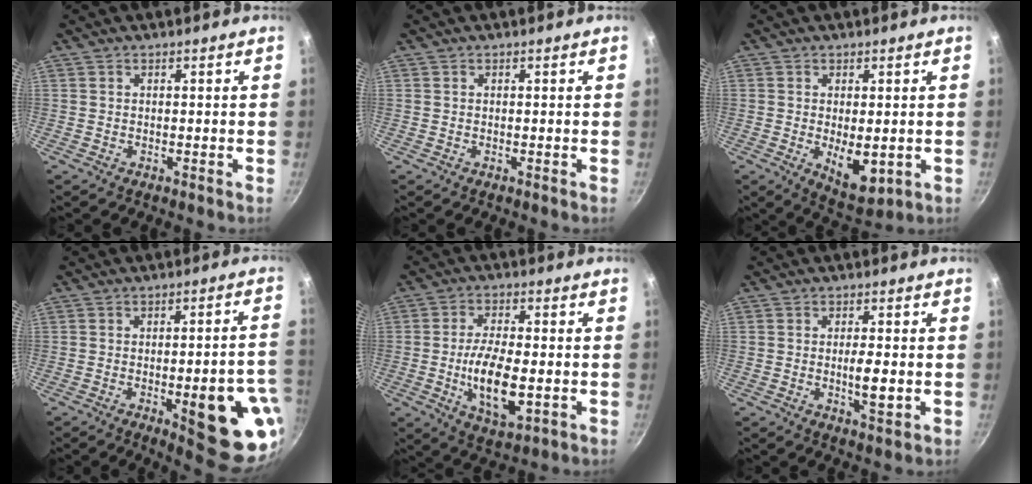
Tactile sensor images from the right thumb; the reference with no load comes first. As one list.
[{"total": 0.0}, {"total": 7.8, "force": [-0.9, 3.8, 6.8], "torque": [-0.089, -0.017, 0.003]}, {"total": 19.1, "force": [-5.9, 6.1, 17.2], "torque": [-0.162, 0.018, -0.067]}, {"total": 11.9, "force": [-2.0, 5.0, 10.6], "torque": [-0.195, 0.000, -0.033]}, {"total": 4.7, "force": [-0.6, 1.3, 4.4], "torque": [-0.082, -0.001, -0.010]}]